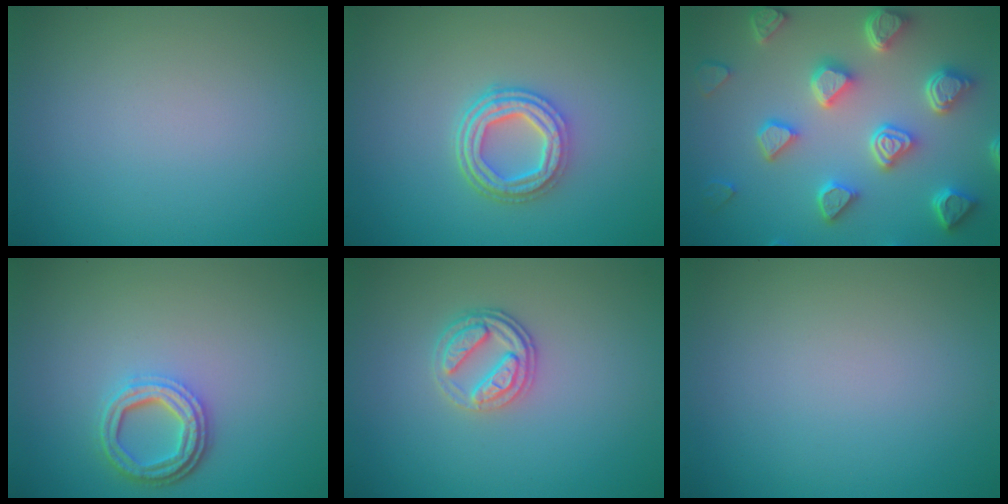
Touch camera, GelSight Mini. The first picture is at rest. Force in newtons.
{"total": 4.5, "press": 3.4, "slide": 3.0}
{"total": 7.0, "press": 5.7, "slide": 4.1}
{"total": 3.8, "press": 2.9, "slide": 2.4}
{"total": 2.7, "press": 2.4, "slide": 1.1}
{"total": 0.0}